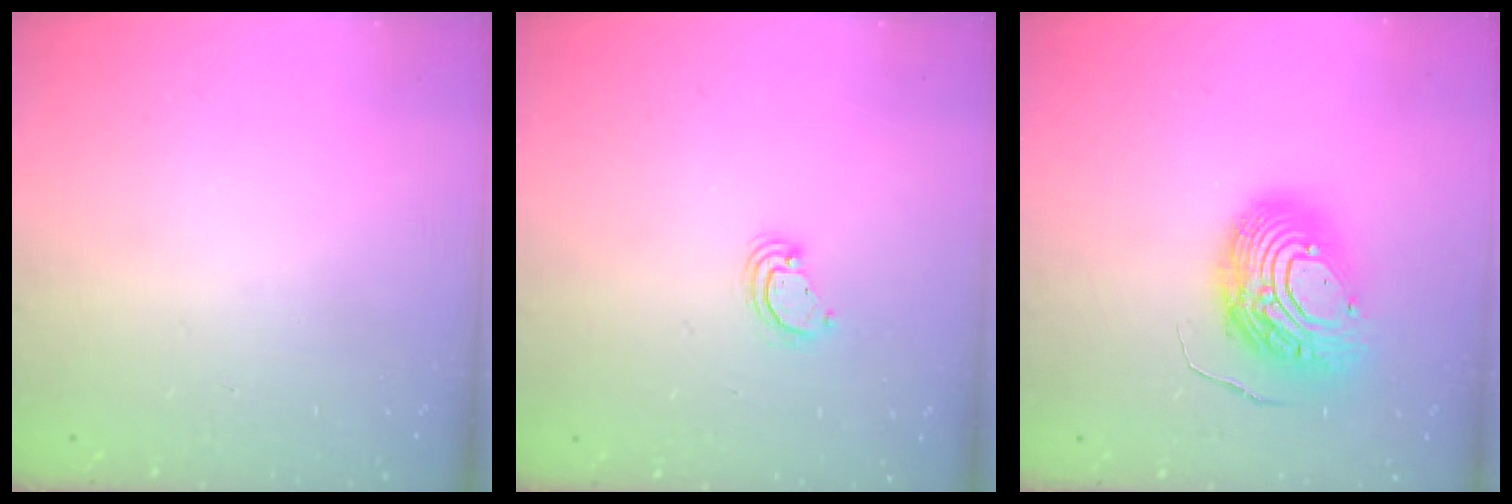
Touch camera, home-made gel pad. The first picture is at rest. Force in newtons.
{"total": 3.4, "press": 3.3, "slide": 0.4}
{"total": 13.5, "press": 13.4, "slide": 1.7}